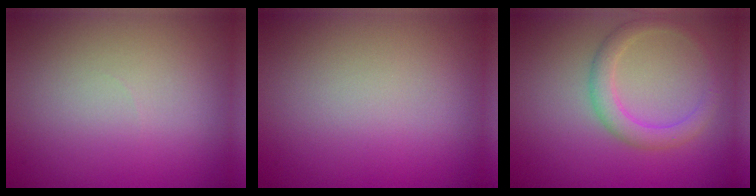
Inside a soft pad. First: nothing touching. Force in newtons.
{"total": 0.0}
{"total": 2.8, "press": 2.8, "slide": 0.1}